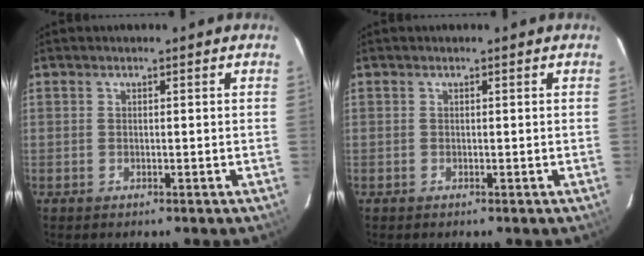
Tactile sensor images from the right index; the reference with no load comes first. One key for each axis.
{"total": 0.0}